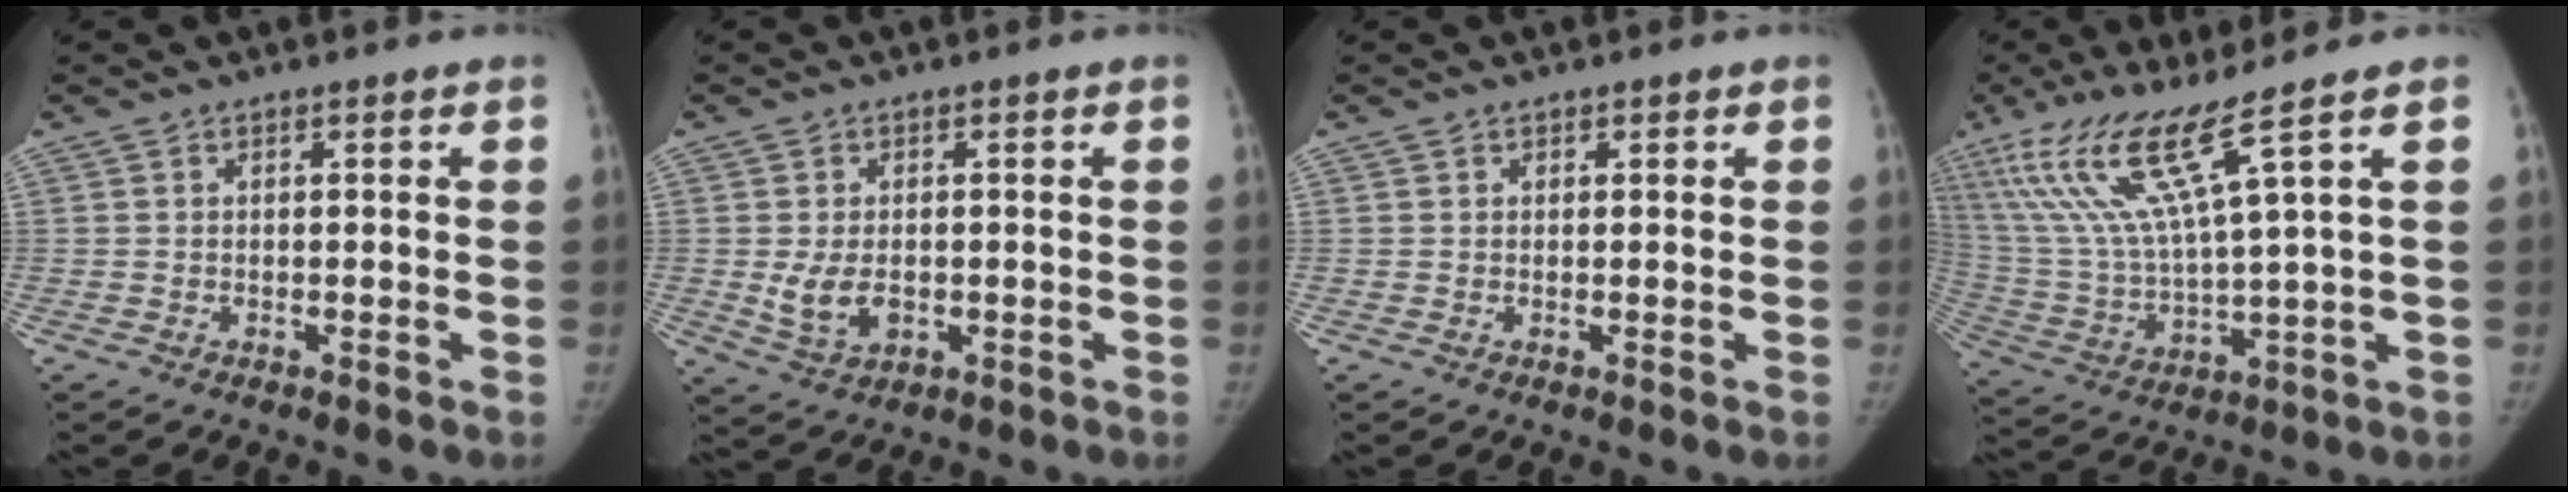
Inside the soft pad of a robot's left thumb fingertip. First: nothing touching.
{"total": 5.7, "force": [-0.5, 3.8, 4.1], "torque": [-0.069, -0.007, 0.000]}
{"total": 0.6, "force": [0.3, 0.4, 0.0], "torque": [0.004, -0.001, 0.003]}
{"total": 15.6, "force": [8.8, 0.3, 12.9], "torque": [-0.277, -0.043, 0.178]}